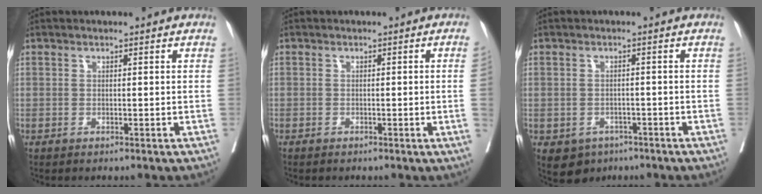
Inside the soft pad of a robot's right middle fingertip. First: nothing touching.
{"total": 1.6, "force": [-0.1, -0.7, 1.4], "torque": [-0.016, -0.003, -0.003]}
{"total": 5.3, "force": [-3.2, 4.0, 1.4], "torque": [-0.023, 0.002, -0.042]}